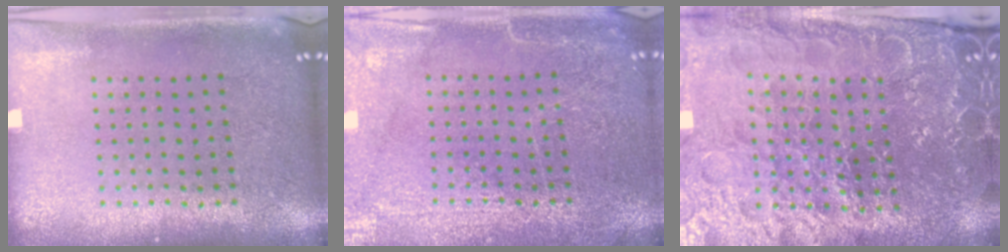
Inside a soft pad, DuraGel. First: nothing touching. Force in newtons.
{"total": 4.0, "press": 3.9, "slide": 0.5}
{"total": 4.6, "press": 4.5, "slide": 1.1}